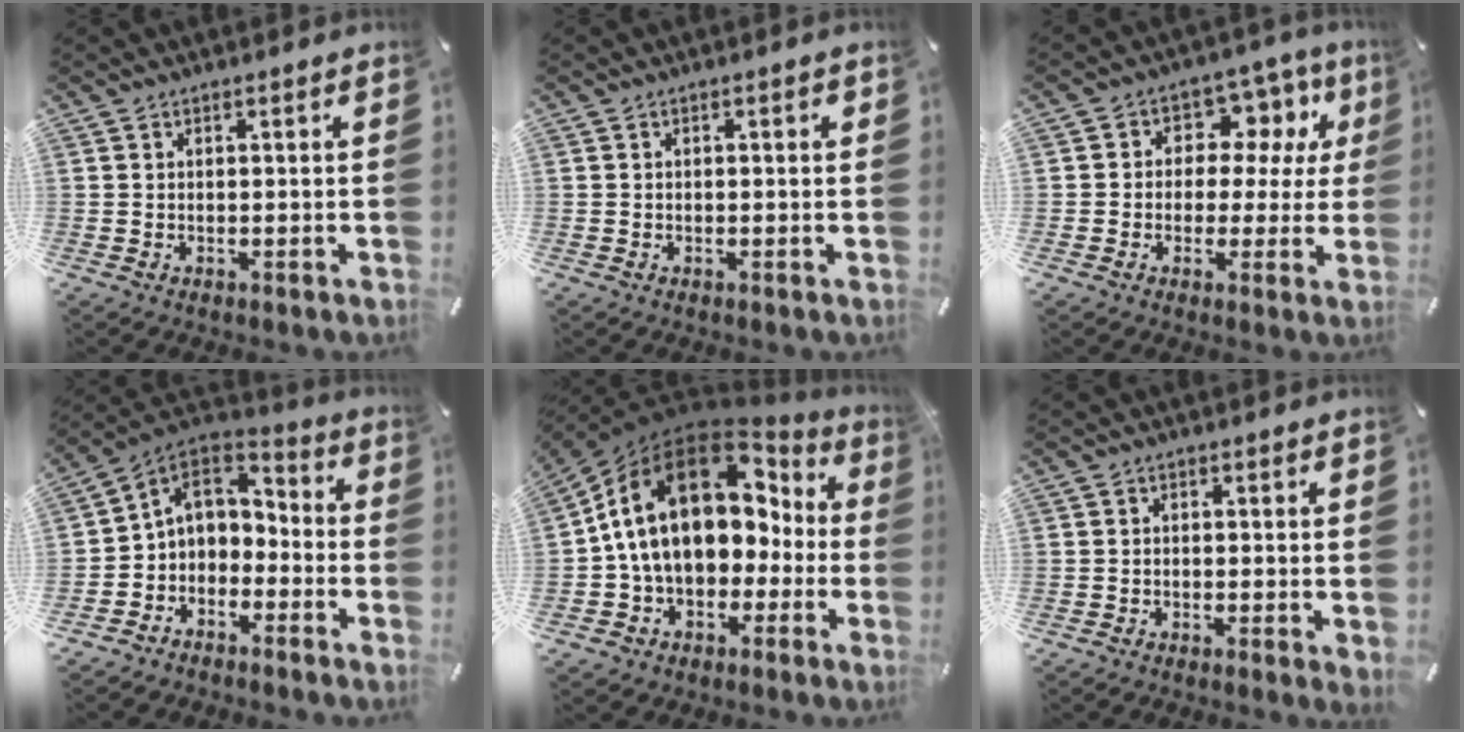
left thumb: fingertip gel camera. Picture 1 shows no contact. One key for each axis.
{"total": 1.1, "fx": -0.2, "fy": 0.4, "fz": 1.0, "tx": -0.017, "ty": 0.001, "tz": -0.006}
{"total": 9.7, "fx": 2.0, "fy": 7.9, "fz": 5.2, "tx": -0.074, "ty": -0.007, "tz": 0.037}
{"total": 6.5, "fx": -1.7, "fy": 6.0, "fz": 2.1, "tx": -0.054, "ty": 0.013, "tz": -0.030}
{"total": 19.8, "fx": 4.5, "fy": 13.9, "fz": 13.3, "tx": -0.255, "ty": -0.011, "tz": 0.082}
{"total": 0.9, "fx": -0.4, "fy": 0.3, "fz": 0.7, "tx": -0.014, "ty": -0.002, "tz": -0.008}